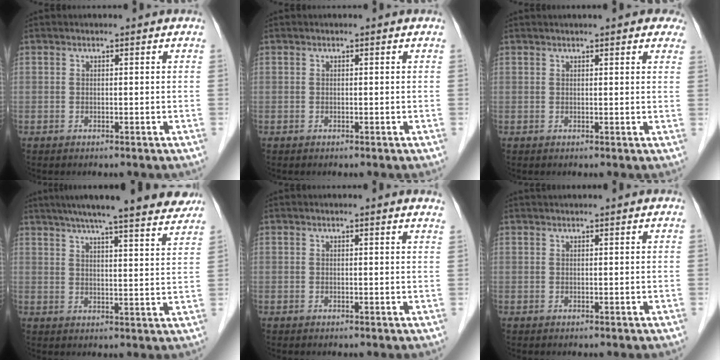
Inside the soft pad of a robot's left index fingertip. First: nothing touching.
{"total": 0.0}
{"total": 7.4, "force": [5.8, 1.7, 4.3], "torque": [-0.046, 0.018, 0.059]}
{"total": 20.6, "force": [17.9, 1.6, 10.2], "torque": [-0.151, 0.012, 0.229]}
{"total": 1.5, "force": [1.4, -0.1, 0.6], "torque": [-0.016, -0.005, 0.008]}
{"total": 1.8, "force": [1.7, -0.4, 0.7], "torque": [-0.005, 0.021, 0.033]}